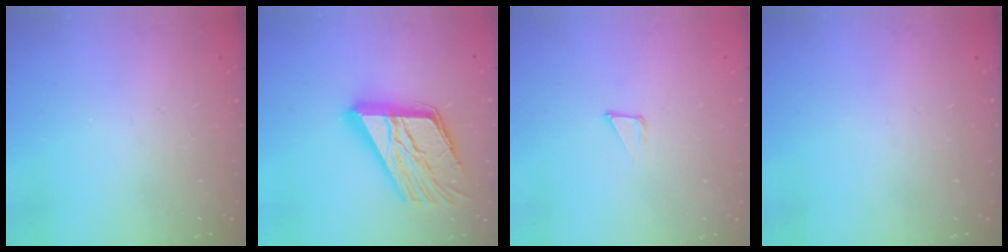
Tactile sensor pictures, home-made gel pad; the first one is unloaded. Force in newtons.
{"total": 22.8, "press": 22.7, "slide": 2.2}
{"total": 2.9, "press": 2.9, "slide": 0.3}
{"total": 0.0}